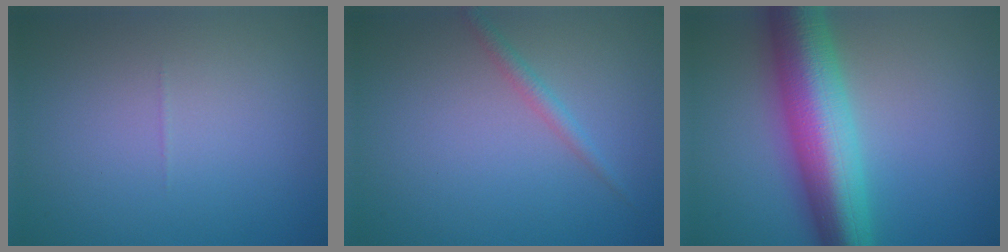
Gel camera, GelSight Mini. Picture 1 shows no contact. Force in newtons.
{"total": 1.4, "press": 1.4, "slide": 0.0}
{"total": 10.7, "press": 10.7, "slide": 0.1}